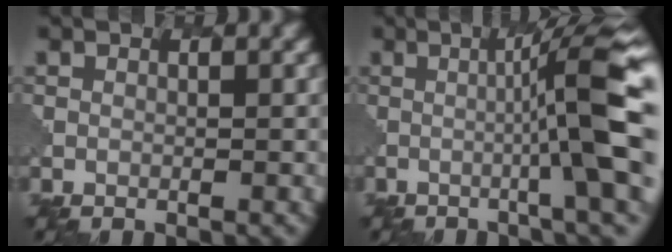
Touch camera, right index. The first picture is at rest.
{"total": 12.0, "force": [-0.6, 1.7, 11.8], "torque": [-0.143, 0.013, -0.005]}